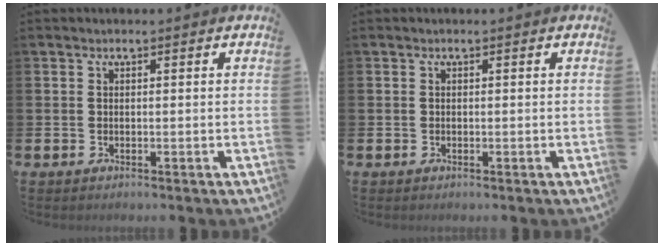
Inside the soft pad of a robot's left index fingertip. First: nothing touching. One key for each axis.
{"total": 0.0}